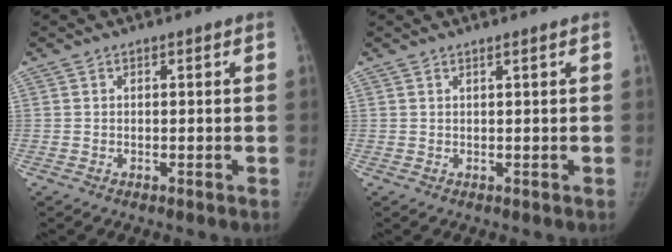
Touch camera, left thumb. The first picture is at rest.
{"total": 0.6, "force": [0.4, -0.2, 0.4], "torque": [-0.017, -0.005, 0.012]}